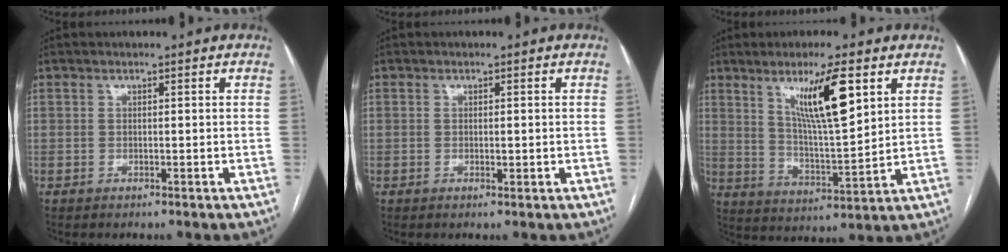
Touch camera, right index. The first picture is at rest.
{"total": 1.0, "force": [-0.1, 0.3, 0.9], "torque": [-0.015, -0.002, 0.001]}
{"total": 11.4, "force": [5.5, 1.0, 9.9], "torque": [-0.176, -0.007, 0.101]}